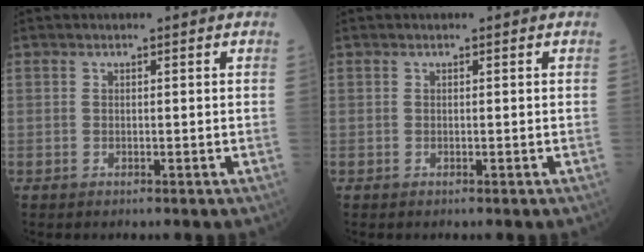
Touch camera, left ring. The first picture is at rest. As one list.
[{"total": 0.0}]